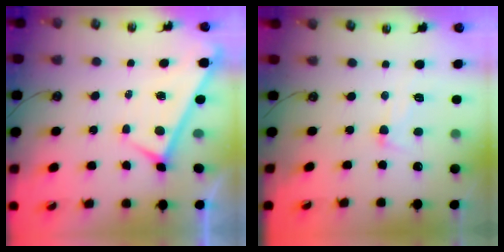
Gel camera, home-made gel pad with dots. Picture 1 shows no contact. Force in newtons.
{"total": 7.5, "press": 7.4, "slide": 0.9}